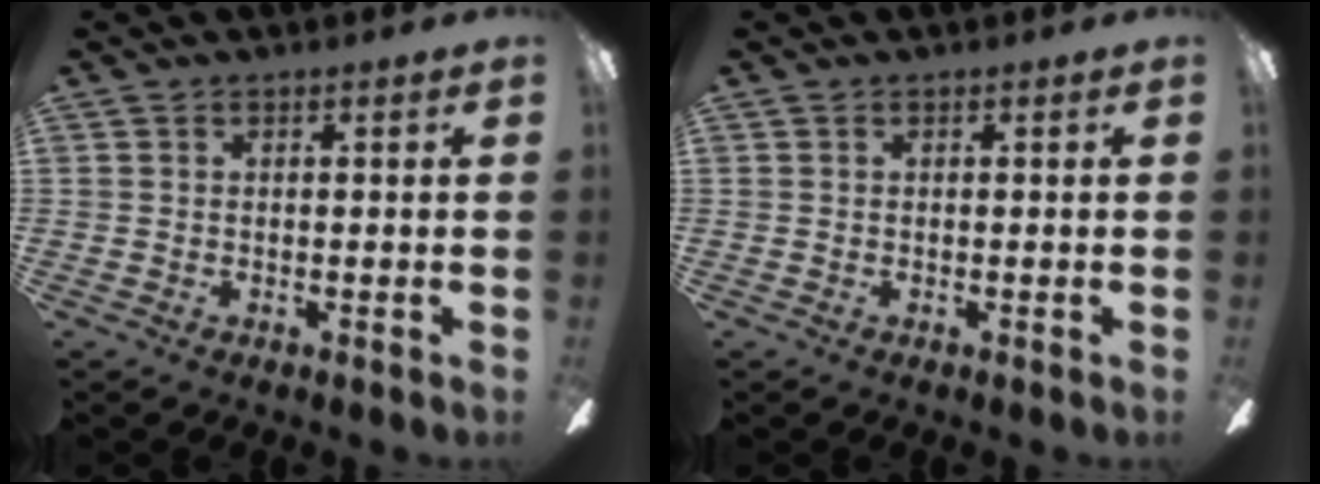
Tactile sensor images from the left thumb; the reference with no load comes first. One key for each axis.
{"total": 0.0}